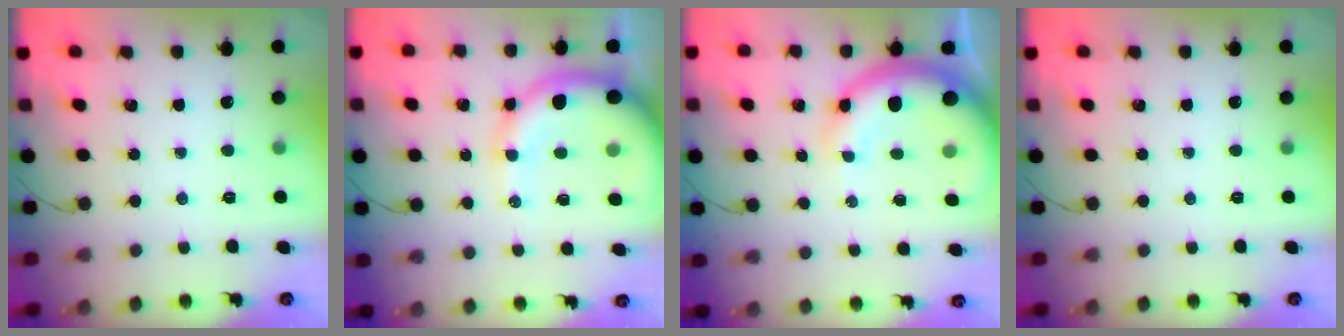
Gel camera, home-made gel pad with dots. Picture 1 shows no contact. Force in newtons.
{"total": 12.6, "press": 12.2, "slide": 3.0}
{"total": 10.9, "press": 10.7, "slide": 2.4}
{"total": 0.0}